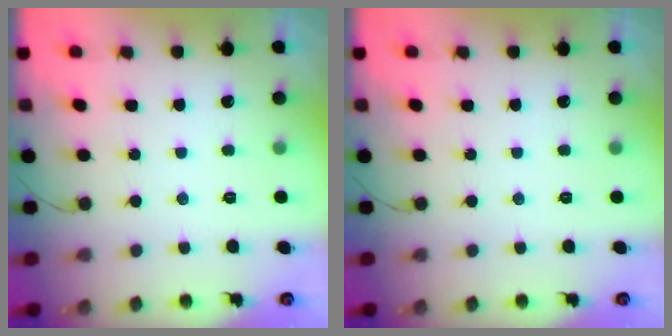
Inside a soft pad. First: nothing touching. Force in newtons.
{"total": 0.0}